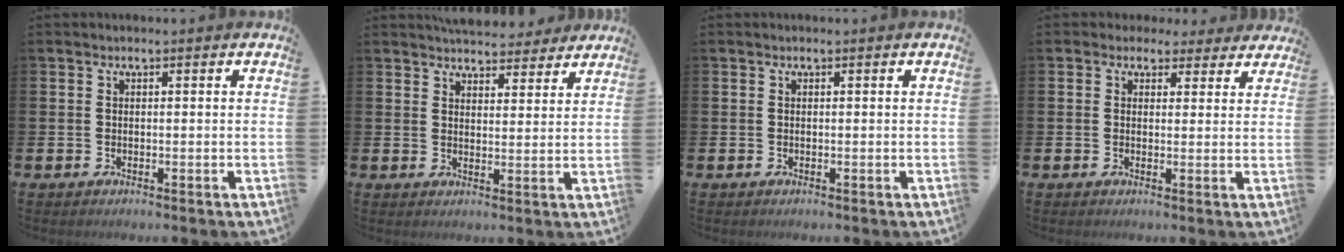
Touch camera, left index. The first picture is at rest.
{"total": 5.4, "force": [5.2, 1.4, 0.5], "torque": [-0.016, -0.028, 0.094]}
{"total": 0.0}
{"total": 2.6, "force": [1.9, 1.8, 0.0], "torque": [-0.005, -0.008, 0.028]}